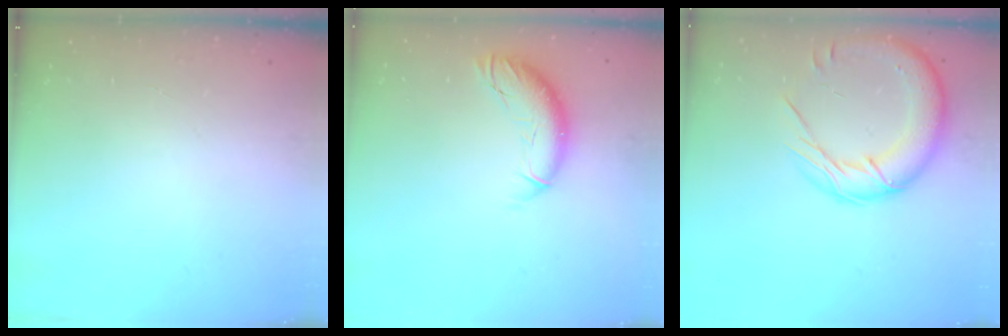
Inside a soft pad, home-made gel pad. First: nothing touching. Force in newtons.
{"total": 10.2, "press": 10.1, "slide": 0.9}
{"total": 17.6, "press": 17.4, "slide": 2.5}